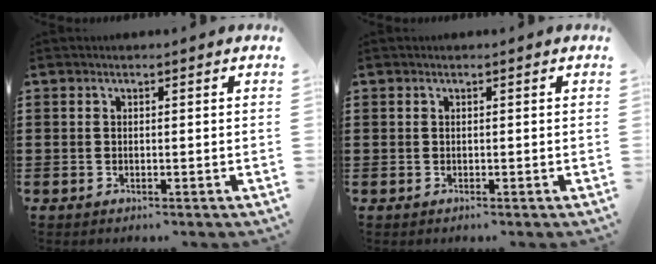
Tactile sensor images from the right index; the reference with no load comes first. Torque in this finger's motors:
{"motor_torque": [-0.77, 0.85, -1.05, -0.21]}